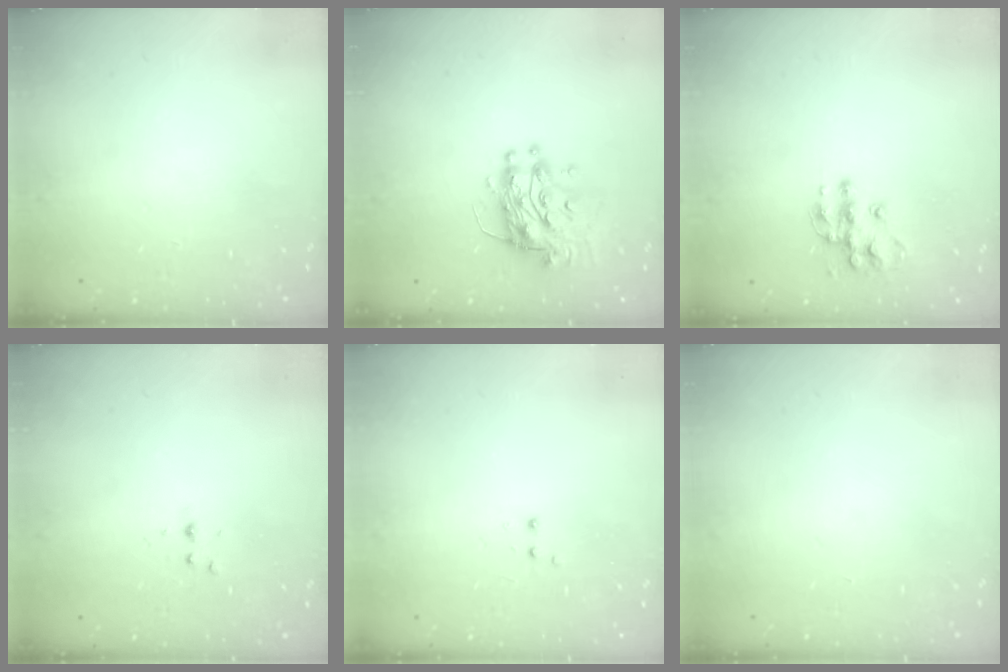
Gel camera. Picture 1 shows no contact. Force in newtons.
{"total": 12.9, "press": 12.9, "slide": 1.1}
{"total": 10.8, "press": 10.8, "slide": 0.6}
{"total": 3.1, "press": 2.7, "slide": 1.6}
{"total": 2.8, "press": 2.8, "slide": 0.6}
{"total": 0.0}